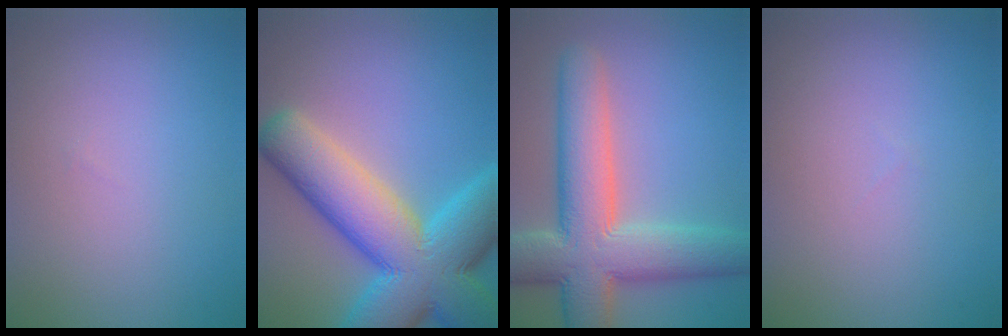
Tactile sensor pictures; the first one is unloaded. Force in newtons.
{"total": 13.8, "press": 13.8, "slide": 0.6}
{"total": 10.0, "press": 10.0, "slide": 0.4}
{"total": 0.0}